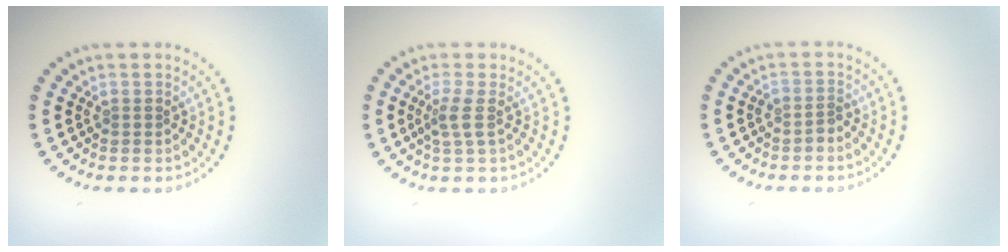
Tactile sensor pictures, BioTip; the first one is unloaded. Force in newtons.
{"total": 2.0, "press": 1.5, "slide": 1.3}
{"total": 1.3, "press": 0.9, "slide": 0.9}